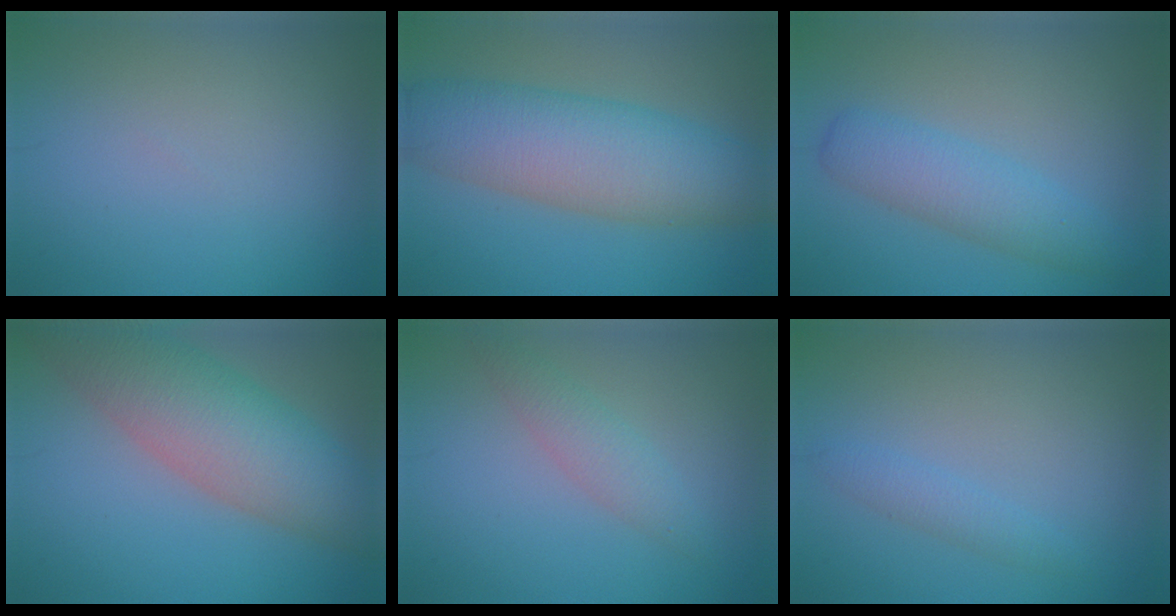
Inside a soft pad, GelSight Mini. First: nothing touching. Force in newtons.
{"total": 8.7, "press": 8.7, "slide": 0.5}
{"total": 4.0, "press": 4.0, "slide": 0.1}
{"total": 8.6, "press": 8.6, "slide": 0.3}
{"total": 2.1, "press": 2.1, "slide": 0.1}
{"total": 1.5, "press": 1.5, "slide": 0.0}